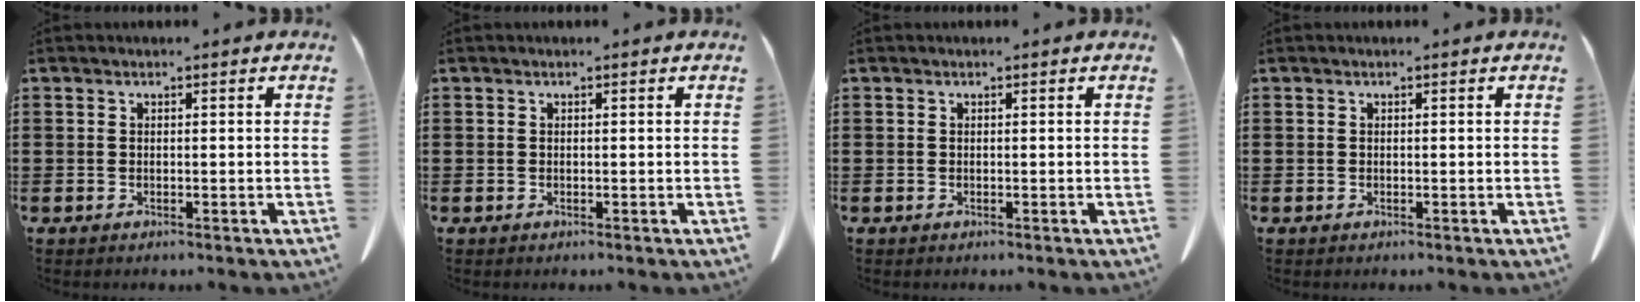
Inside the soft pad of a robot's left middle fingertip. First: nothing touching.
{"total": 0.0}
{"total": 0.0}
{"total": 0.0}